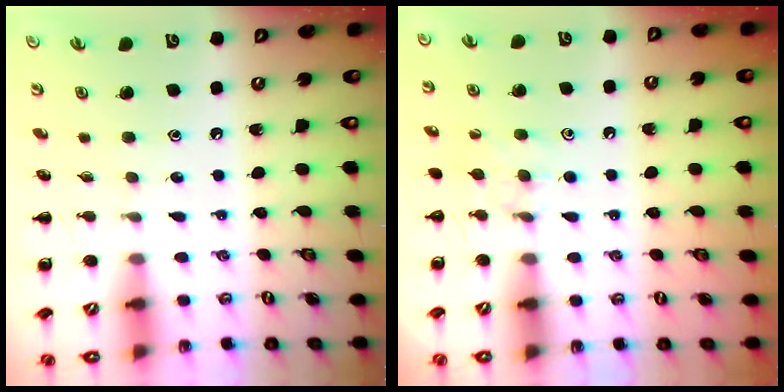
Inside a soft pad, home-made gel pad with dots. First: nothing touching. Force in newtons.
{"total": 6.2, "press": 5.8, "slide": 2.2}